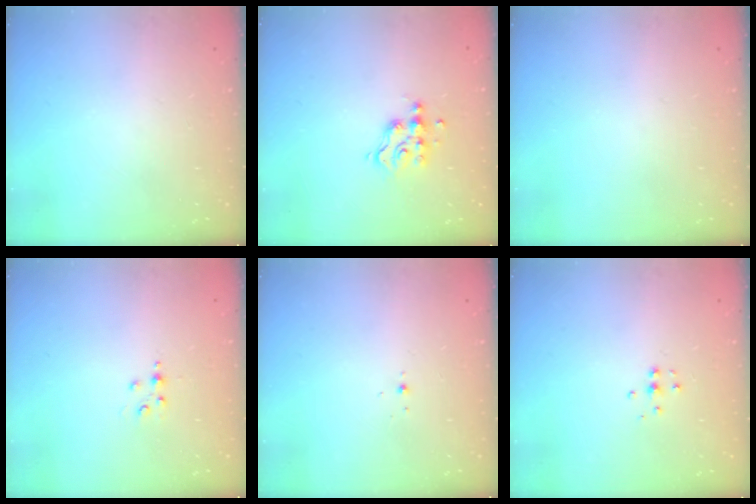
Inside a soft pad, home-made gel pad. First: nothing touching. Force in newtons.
{"total": 7.3, "press": 7.2, "slide": 0.5}
{"total": 0.0}
{"total": 2.8, "press": 2.8, "slide": 0.4}
{"total": 3.0, "press": 2.9, "slide": 0.8}
{"total": 4.4, "press": 4.3, "slide": 0.3}